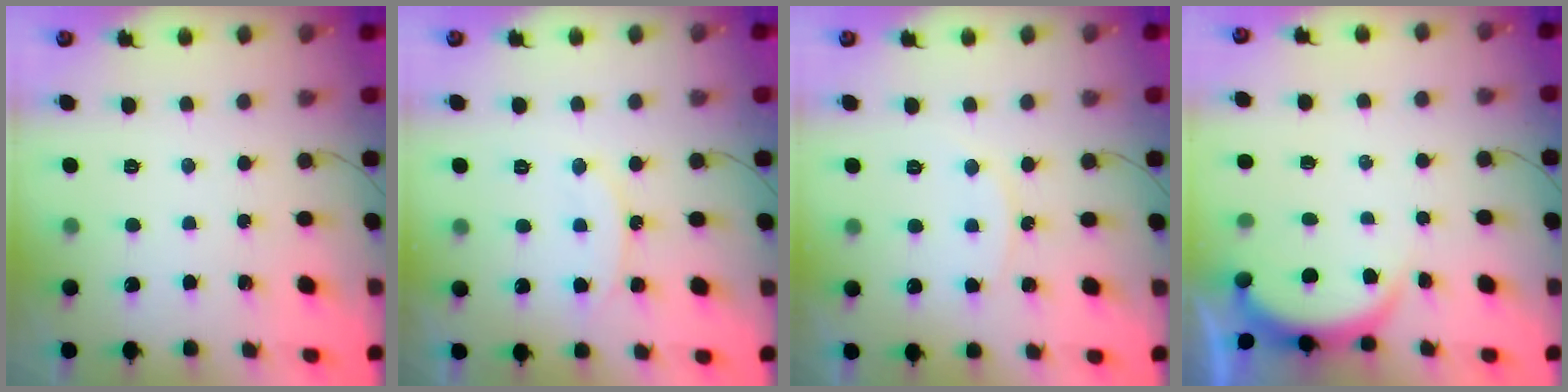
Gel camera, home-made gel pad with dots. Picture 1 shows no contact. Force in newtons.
{"total": 9.1, "press": 9.1, "slide": 1.0}
{"total": 7.0, "press": 7.0, "slide": 0.3}
{"total": 2.8, "press": 2.8, "slide": 0.6}